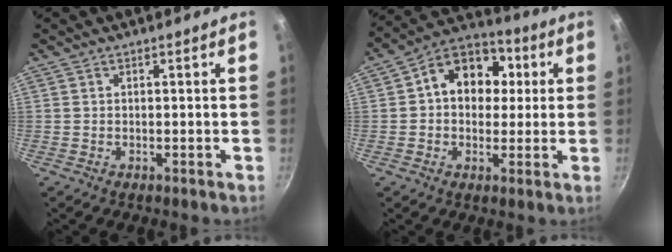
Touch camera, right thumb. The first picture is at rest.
{"total": 13.1, "force": [2.1, 10.1, 7.9], "torque": [-0.078, 0.022, 0.014]}